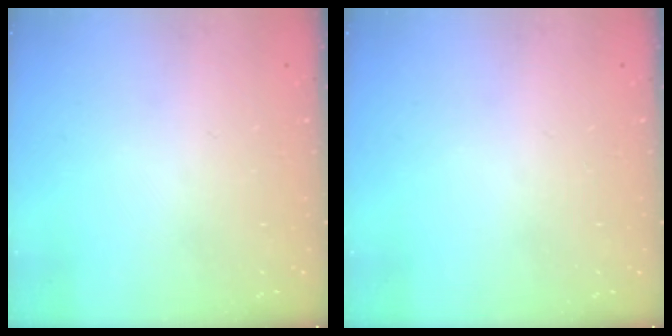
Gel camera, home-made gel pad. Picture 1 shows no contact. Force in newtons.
{"total": 0.0}